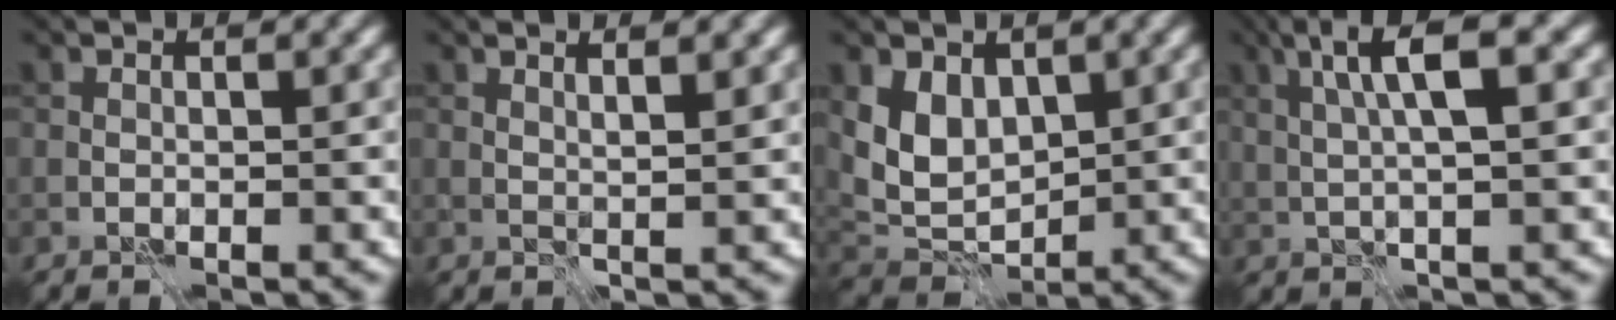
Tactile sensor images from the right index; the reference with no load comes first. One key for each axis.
{"total": 2.3, "fx": 1.5, "fy": 0.6, "fz": 1.6, "tx": -0.015, "ty": 0.003, "tz": 0.010}
{"total": 4.7, "fx": 1.7, "fy": 3.4, "fz": 2.9, "tx": -0.061, "ty": -0.012, "tz": 0.034}
{"total": 5.5, "fx": 1.7, "fy": 0.9, "fz": 5.2, "tx": -0.095, "ty": 0.012, "tz": 0.031}